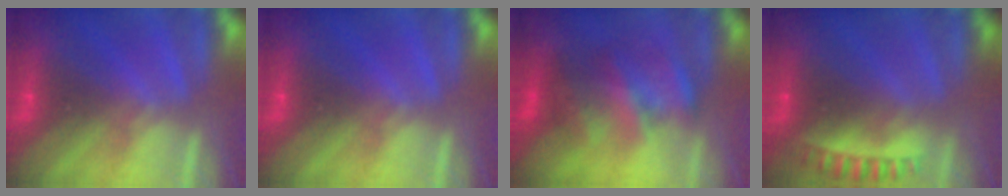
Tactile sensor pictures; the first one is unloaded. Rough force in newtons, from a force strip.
{"total": 0.0}
{"total": 4.6}
{"total": 2.7}